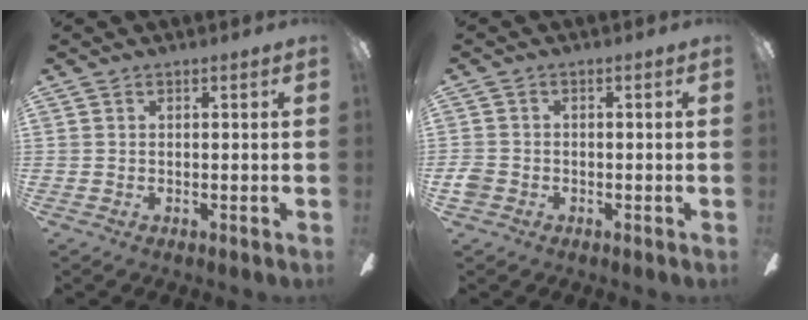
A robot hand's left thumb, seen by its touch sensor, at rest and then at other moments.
{"total": 2.4, "force": [-1.2, 1.8, 1.0], "torque": [-0.022, 0.005, -0.024]}